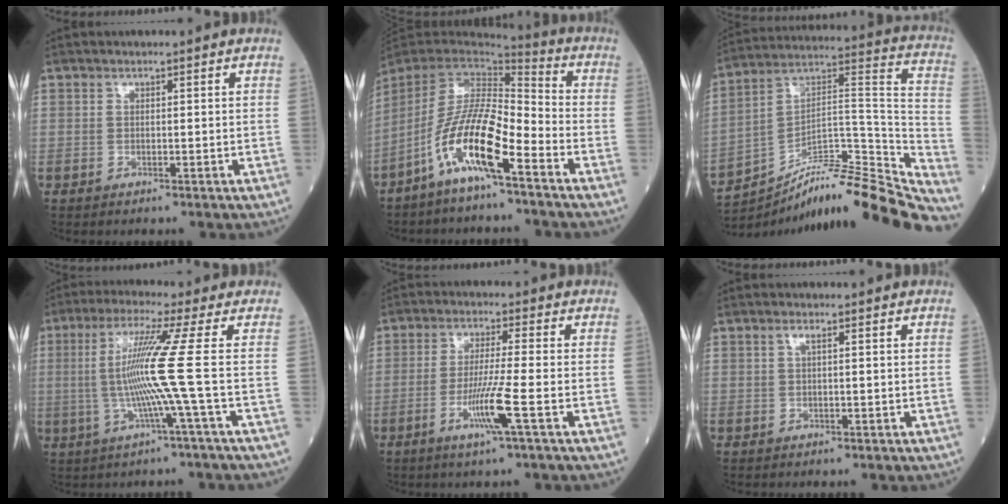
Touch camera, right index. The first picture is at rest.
{"total": 13.3, "force": [-7.1, 1.7, 11.1], "torque": [-0.228, -0.010, -0.138]}
{"total": 26.3, "force": [-23.6, 1.3, 11.5], "torque": [-0.131, 0.030, -0.356]}
{"total": 9.3, "force": [-0.5, -2.9, 8.8], "torque": [-0.183, 0.000, -0.005]}
{"total": 6.8, "force": [-2.6, -1.2, 6.2], "torque": [-0.125, -0.017, -0.053]}
{"total": 0.7, "force": [0.2, -0.1, 0.7], "torque": [-0.019, 0.000, 0.003]}